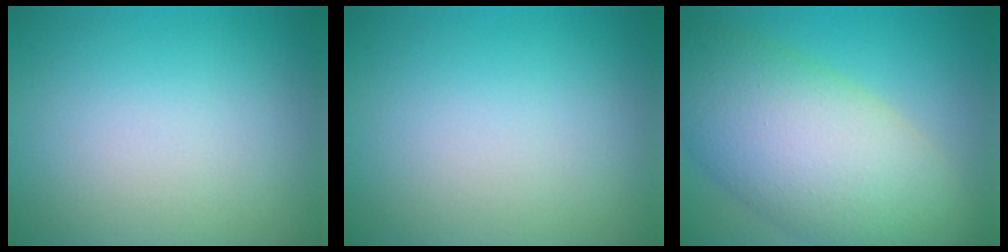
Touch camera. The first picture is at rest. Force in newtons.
{"total": 0.0}
{"total": 11.0, "press": 11.0, "slide": 0.5}